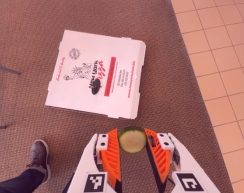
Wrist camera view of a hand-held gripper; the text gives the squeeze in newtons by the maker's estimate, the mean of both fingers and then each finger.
{"total": 8.3, "left": 8.0, "right": 8.7}